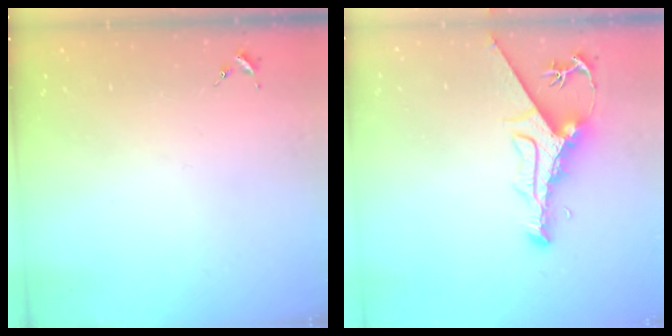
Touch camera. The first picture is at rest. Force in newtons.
{"total": 11.0, "press": 10.9, "slide": 1.4}